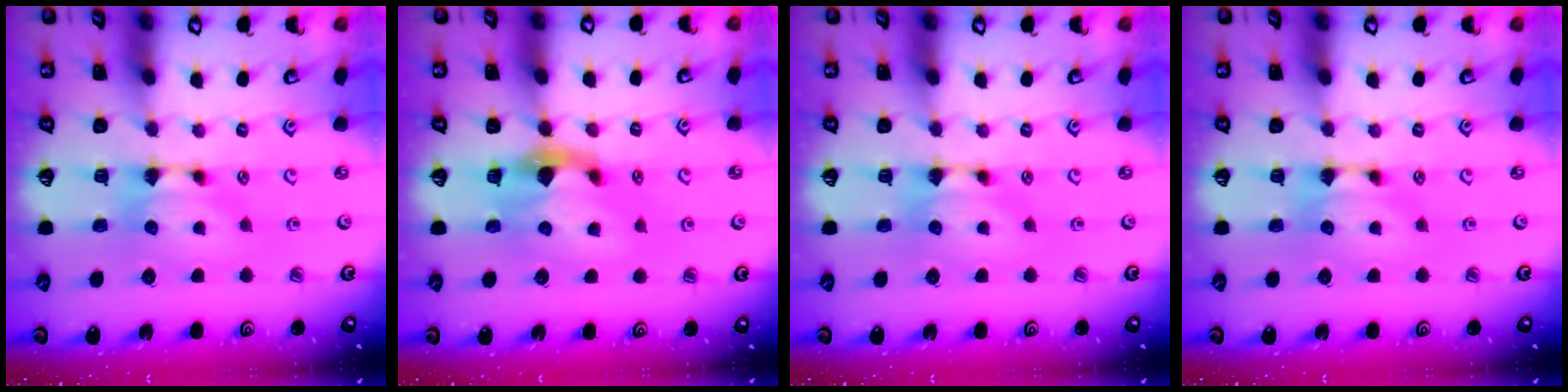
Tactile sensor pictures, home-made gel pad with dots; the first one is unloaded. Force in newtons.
{"total": 2.8, "press": 2.5, "slide": 1.3}
{"total": 0.0}
{"total": 0.0}